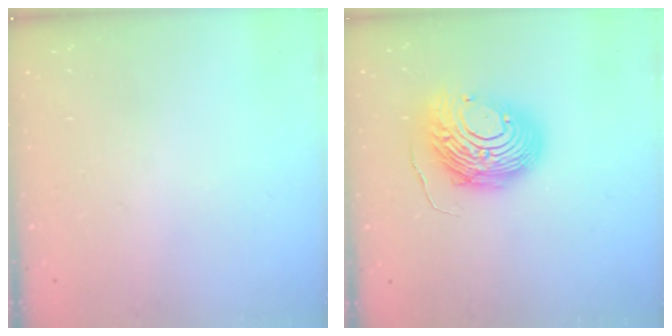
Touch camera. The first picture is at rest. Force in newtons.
{"total": 14.0, "press": 14.0, "slide": 1.3}